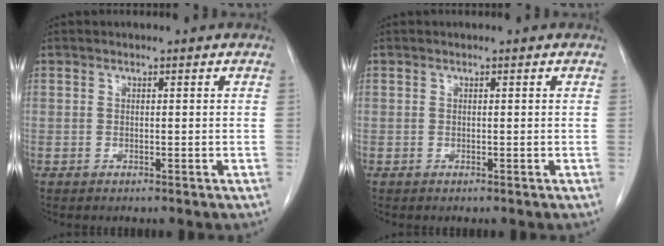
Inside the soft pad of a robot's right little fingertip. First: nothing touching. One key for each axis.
{"total": 0.0}